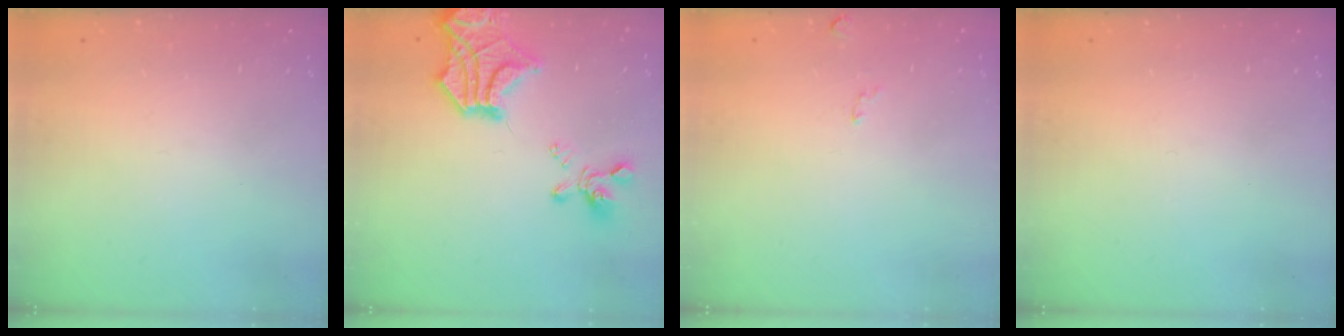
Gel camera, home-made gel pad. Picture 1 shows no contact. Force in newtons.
{"total": 10.8, "press": 10.5, "slide": 2.8}
{"total": 2.6, "press": 2.5, "slide": 0.5}
{"total": 0.0}